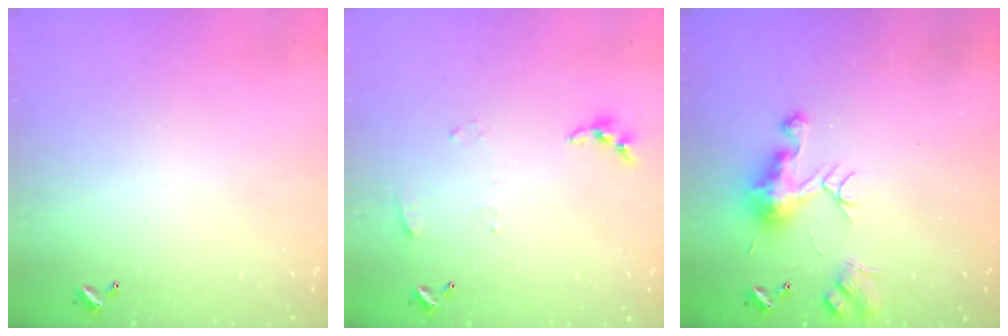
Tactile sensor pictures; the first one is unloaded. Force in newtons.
{"total": 5.4, "press": 5.4, "slide": 0.6}
{"total": 8.4, "press": 8.3, "slide": 0.4}